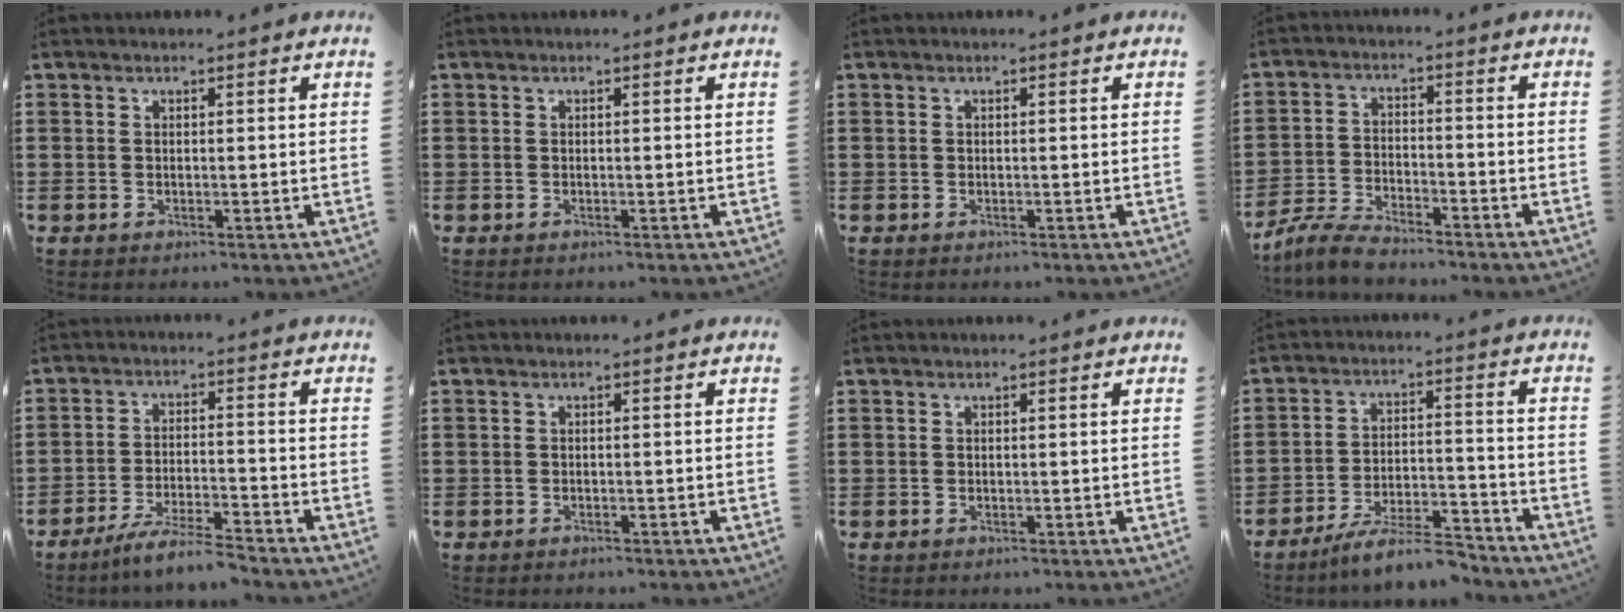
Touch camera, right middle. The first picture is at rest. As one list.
[{"total": 0.0}, {"total": 0.0}, {"total": 5.2, "force": [-5.0, 0.4, 1.4], "torque": [-0.046, -0.007, -0.102]}, {"total": 5.9, "force": [-5.4, -0.2, 2.3], "torque": [-0.051, -0.012, -0.102]}, {"total": 0.7, "force": [-0.7, 0.1, 0.1], "torque": [-0.004, -0.002, -0.015]}, {"total": 0.0}, {"total": 8.6, "force": [-7.7, 0.9, 3.9], "torque": [-0.071, 0.009, -0.144]}]